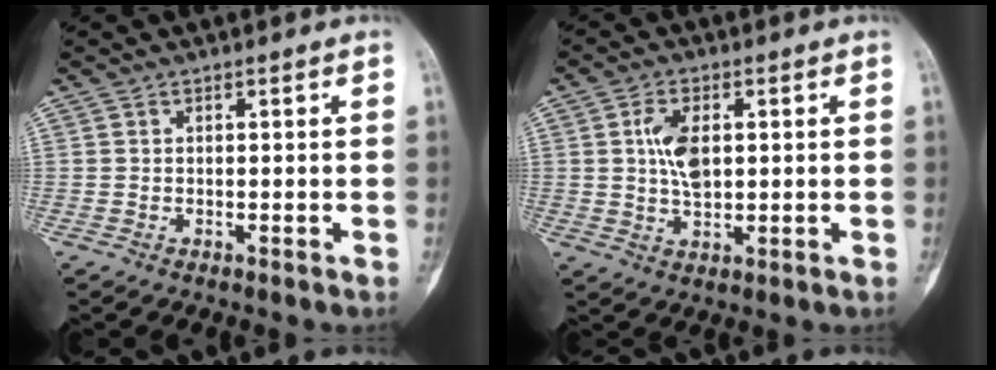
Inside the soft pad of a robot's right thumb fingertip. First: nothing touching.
{"total": 6.6, "force": [1.0, 3.7, 5.4], "torque": [-0.096, -0.001, 0.018]}